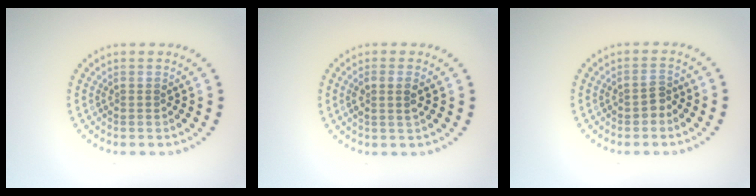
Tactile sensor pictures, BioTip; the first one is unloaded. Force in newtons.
{"total": 2.0, "press": 1.8, "slide": 0.9}
{"total": 1.2, "press": 1.1, "slide": 0.4}